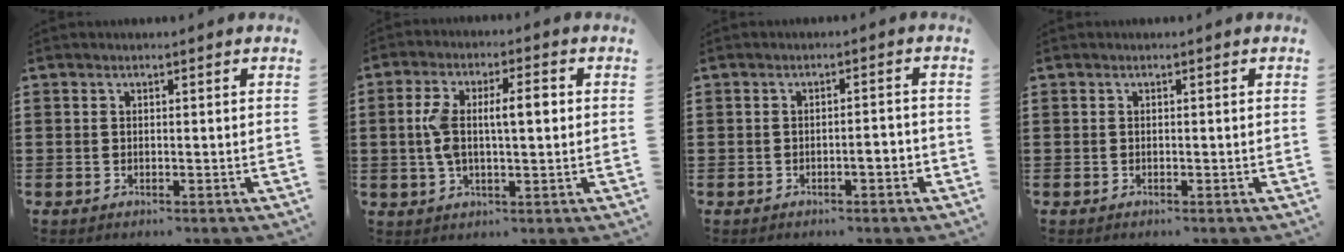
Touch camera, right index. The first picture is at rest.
{"total": 7.5, "force": [0.6, 2.8, 7.0], "torque": [-0.155, 0.002, 0.000]}
{"total": 2.4, "force": [-1.1, 0.5, 2.1], "torque": [-0.038, 0.002, -0.019]}
{"total": 0.0}